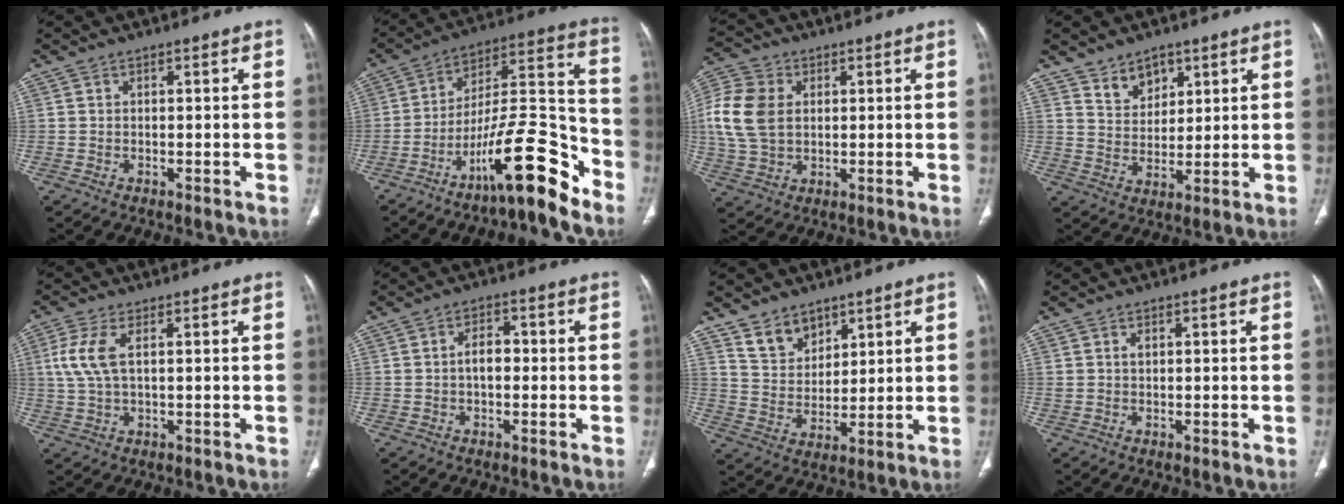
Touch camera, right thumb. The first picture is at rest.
{"total": 18.3, "force": [-11.7, 3.9, 13.5], "torque": [-0.211, 0.095, -0.194]}
{"total": 12.3, "force": [1.9, 8.8, 8.4], "torque": [-0.178, 0.005, 0.037]}
{"total": 6.2, "force": [4.1, 4.1, 2.1], "torque": [-0.008, -0.032, 0.080]}
{"total": 6.4, "force": [1.6, 2.7, 5.6], "torque": [-0.149, 0.004, 0.036]}
{"total": 3.6, "force": [-0.3, 2.2, 2.8], "torque": [-0.045, 0.015, -0.007]}
{"total": 7.6, "force": [5.5, 4.7, 2.4], "torque": [-0.017, -0.041, 0.112]}
{"total": 1.1, "force": [0.4, 0.7, 0.8], "torque": [-0.015, 0.001, 0.011]}